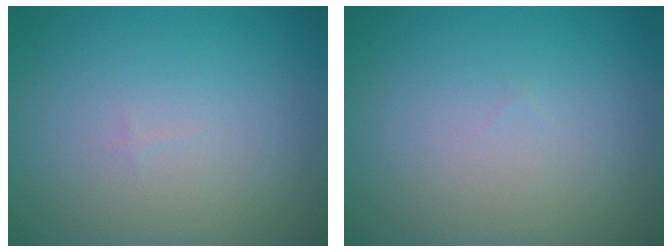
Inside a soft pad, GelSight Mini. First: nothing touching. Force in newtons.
{"total": 0.0}